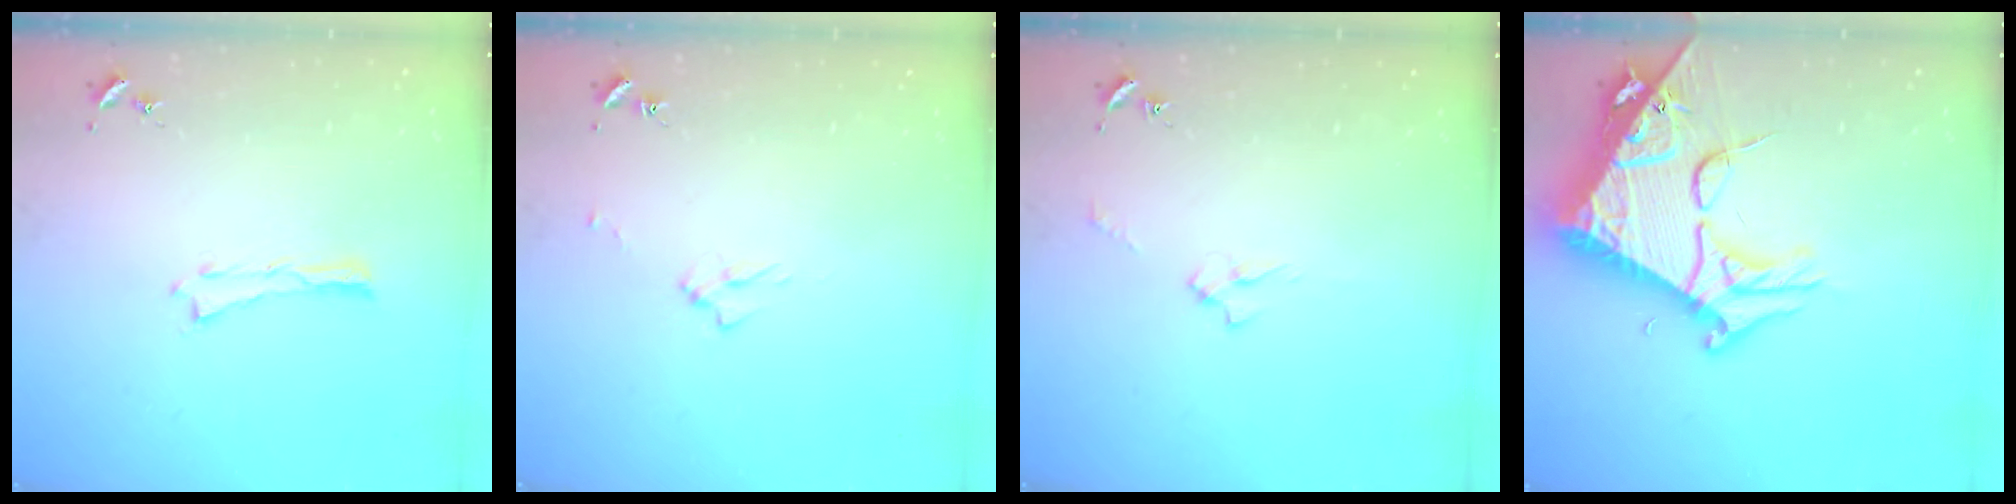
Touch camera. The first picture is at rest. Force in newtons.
{"total": 2.5, "press": 2.5, "slide": 0.4}
{"total": 2.4, "press": 2.4, "slide": 0.4}
{"total": 12.0, "press": 11.9, "slide": 1.3}